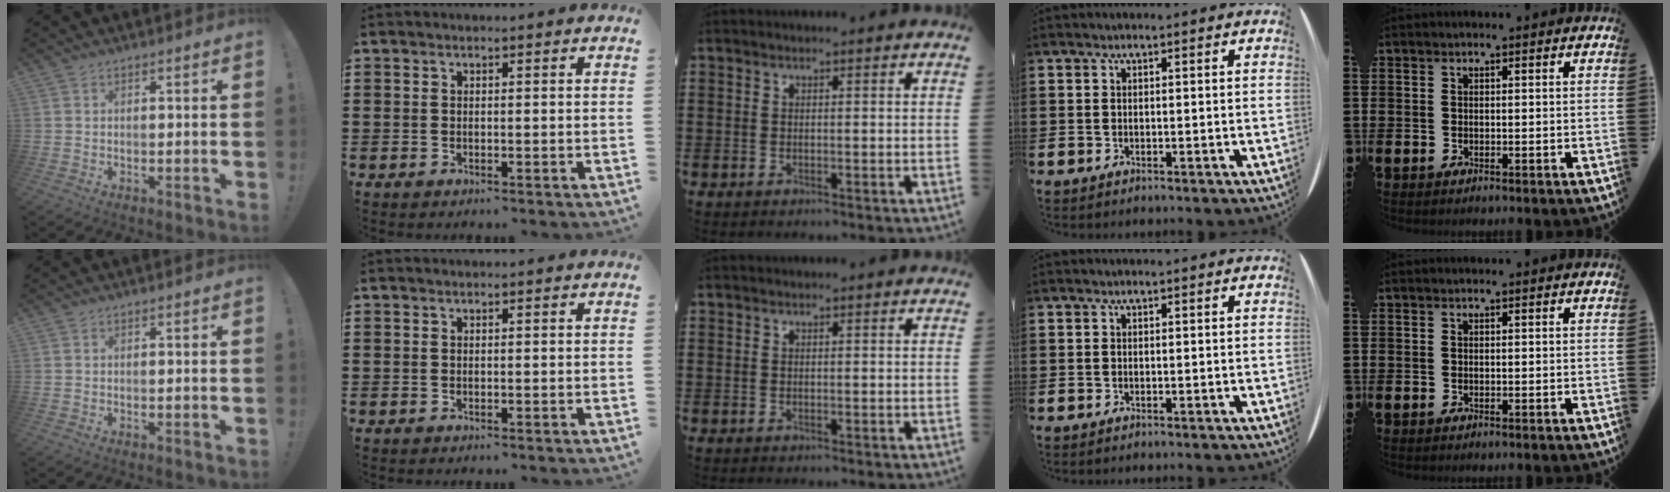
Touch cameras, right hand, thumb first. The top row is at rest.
{}